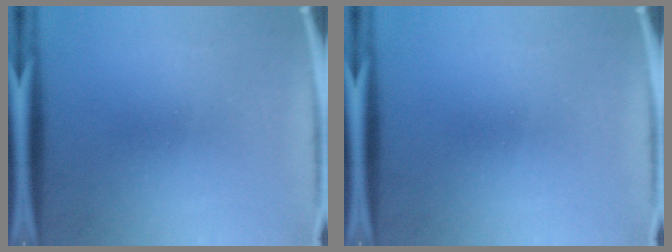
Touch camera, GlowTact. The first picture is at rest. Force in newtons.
{"total": 0.0}